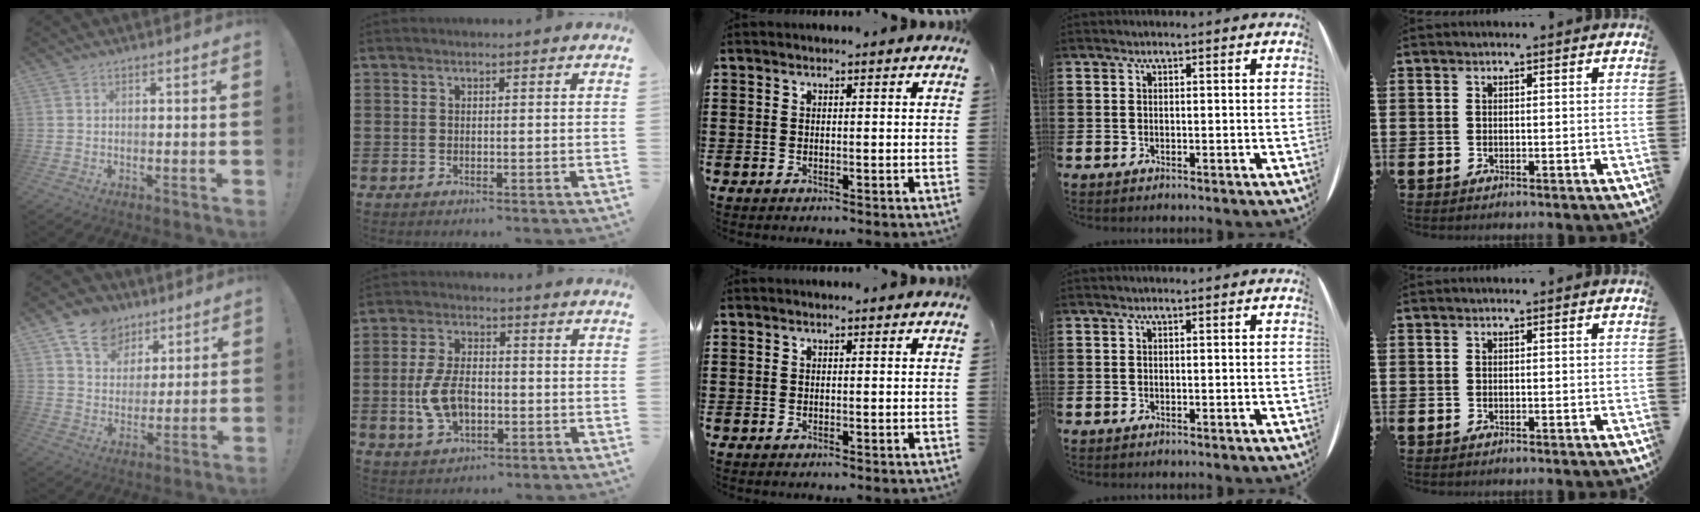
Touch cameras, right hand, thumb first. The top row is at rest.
{"thumb": {"total": 11.3, "force": [6.7, 8.2, 3.8], "torque": [-0.053, -0.043, 0.130]}, "index": {"total": 7.4, "force": [-1.5, 4.3, 5.8], "torque": [-0.129, 0.002, -0.030]}}